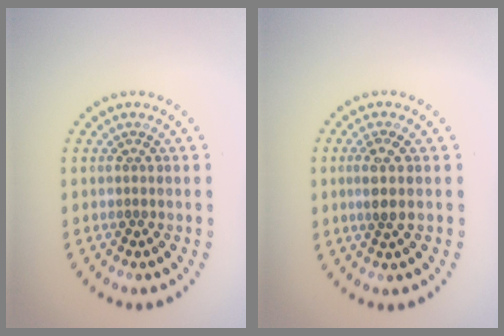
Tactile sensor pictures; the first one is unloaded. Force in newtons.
{"total": 2.0, "press": 1.8, "slide": 0.9}